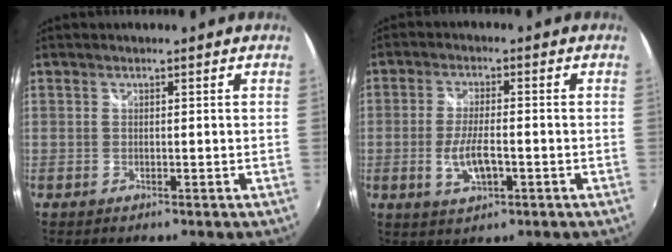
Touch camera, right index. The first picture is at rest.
{"total": 6.4, "force": [-1.8, 2.2, 5.7], "torque": [-0.117, -0.008, -0.031]}